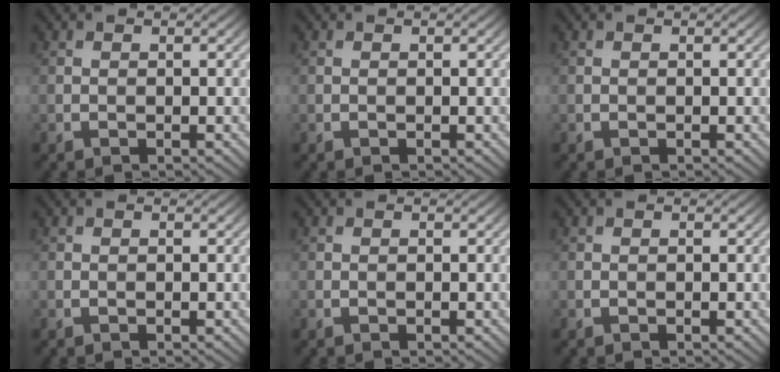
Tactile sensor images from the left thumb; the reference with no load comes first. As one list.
[{"total": 0.0}, {"total": 0.0}, {"total": 0.0}, {"total": 0.0}, {"total": 0.0}]